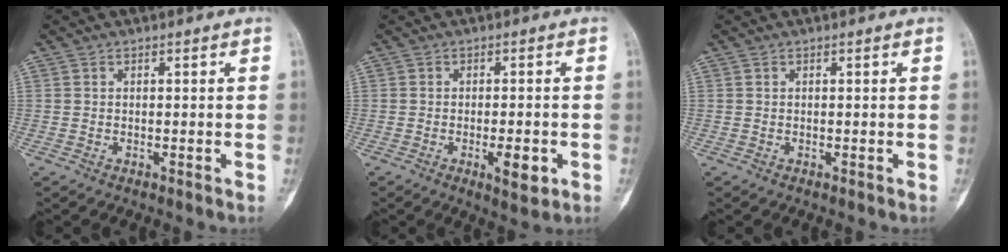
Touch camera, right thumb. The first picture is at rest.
{"total": 5.1, "force": [-1.7, 1.7, 4.5], "torque": [-0.066, -0.002, -0.017]}
{"total": 0.0}